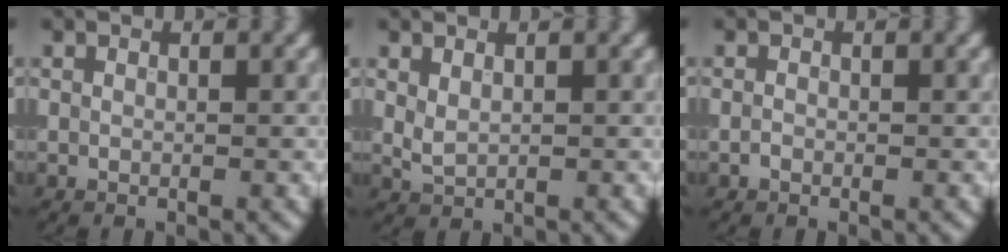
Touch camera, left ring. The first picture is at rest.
{"total": 1.1, "force": [0.5, 0.6, 0.8], "torque": [-0.021, -0.002, 0.015]}
{"total": 0.6, "force": [-0.3, 0.4, 0.3], "torque": [-0.004, -0.002, -0.009]}